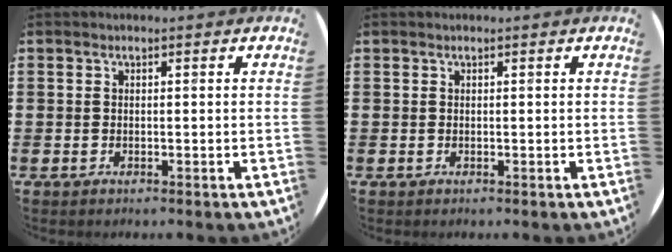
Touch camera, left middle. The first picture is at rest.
{"total": 0.0}